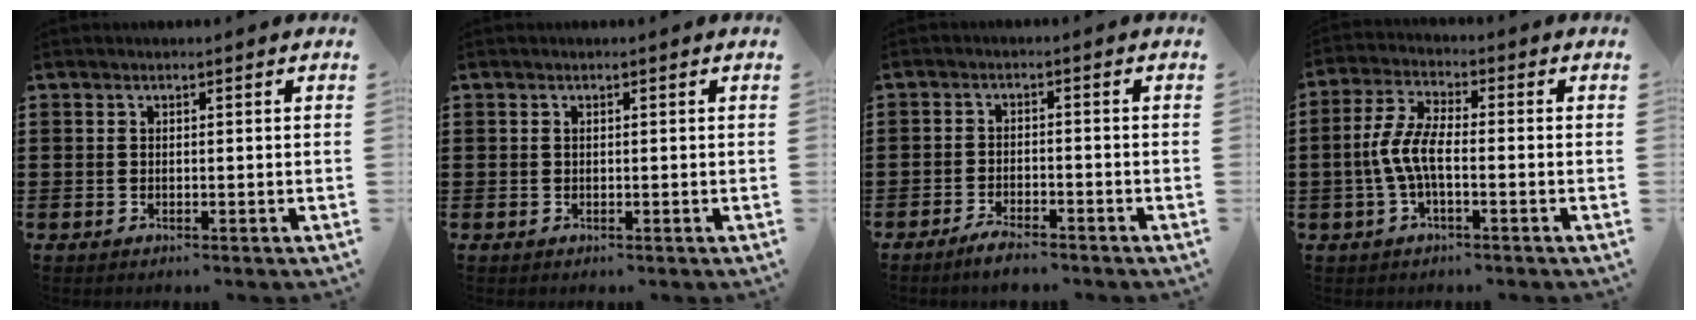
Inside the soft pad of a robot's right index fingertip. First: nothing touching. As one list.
[{"total": 0.0}, {"total": 2.7, "force": [-2.6, 0.1, 0.7], "torque": [-0.016, 0.002, -0.050]}, {"total": 6.2, "force": [-1.7, 2.1, 5.6], "torque": [-0.140, -0.010, -0.043]}]